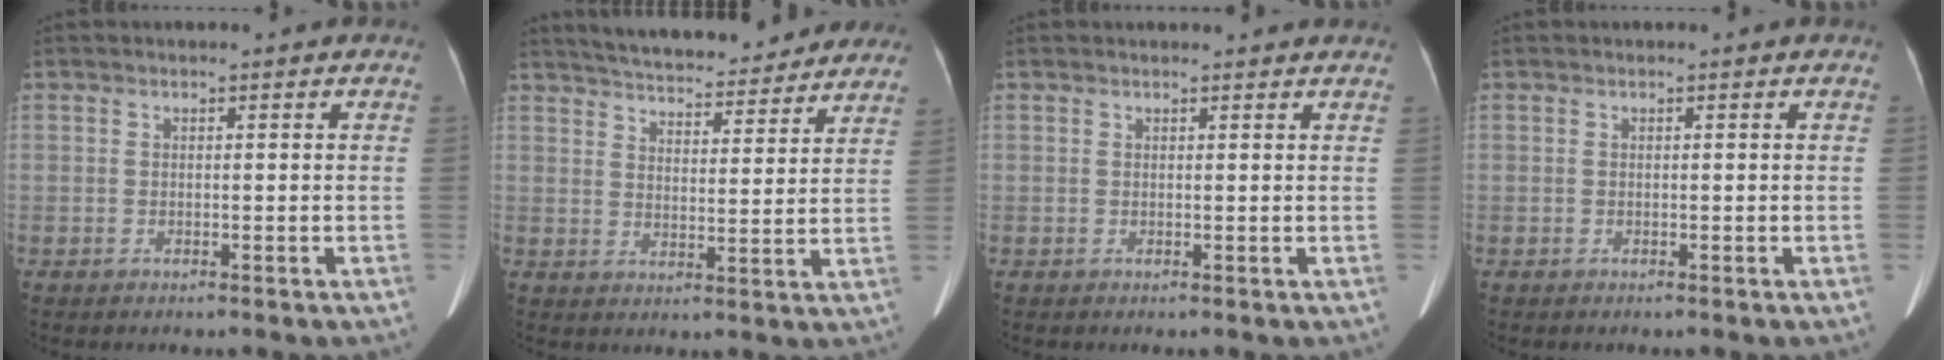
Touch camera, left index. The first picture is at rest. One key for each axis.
{"total": 20.3, "fx": 18.4, "fy": 4.2, "fz": 7.4, "tx": -0.113, "ty": 0.009, "tz": 0.243}
{"total": 3.4, "fx": 3.3, "fy": 0.4, "fz": 0.7, "tx": -0.013, "ty": 0.013, "tz": 0.032}
{"total": 0.0}